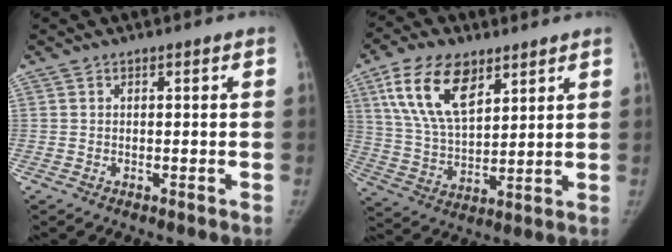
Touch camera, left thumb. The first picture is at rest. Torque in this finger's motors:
{"motor_torque": [0.56, 0.32, 1.76, -1.01, 0.52]}